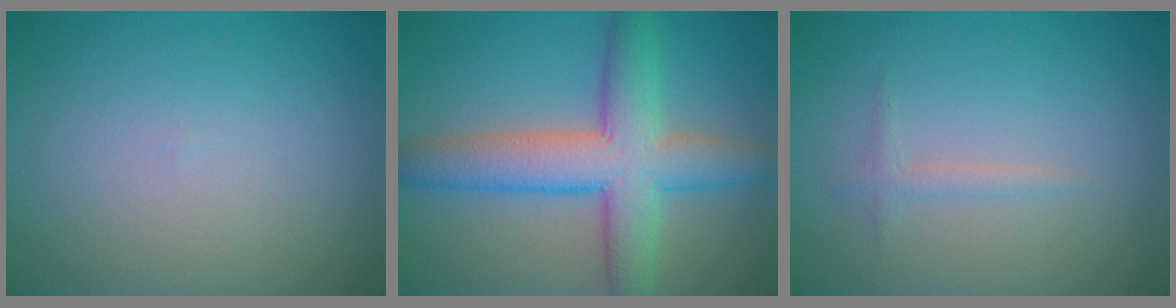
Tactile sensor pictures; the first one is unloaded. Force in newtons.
{"total": 7.9, "press": 7.9, "slide": 0.2}
{"total": 1.0, "press": 1.0, "slide": 0.0}